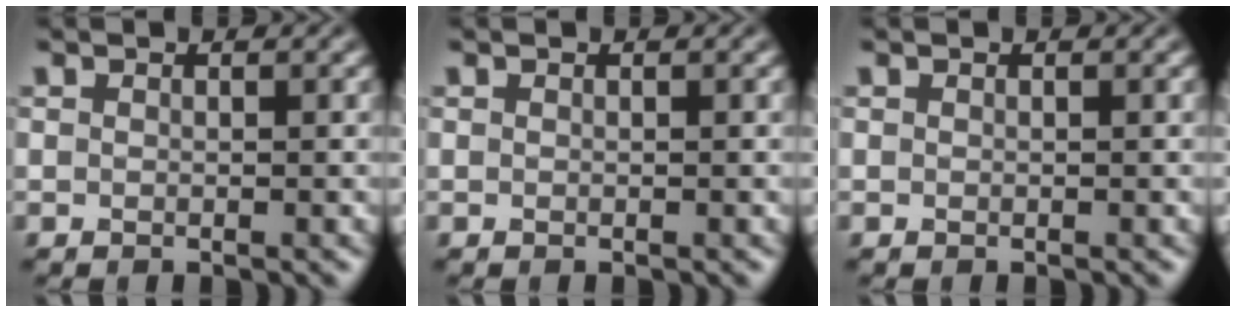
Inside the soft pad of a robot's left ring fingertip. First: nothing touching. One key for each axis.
{"total": 0.0}
{"total": 0.0}